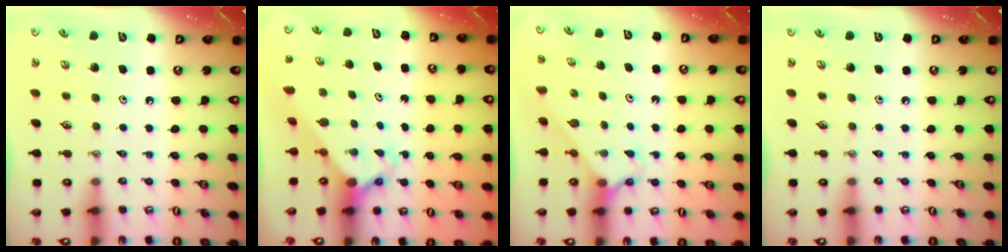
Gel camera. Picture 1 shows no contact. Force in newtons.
{"total": 3.8, "press": 3.8, "slide": 0.2}
{"total": 3.4, "press": 3.4, "slide": 0.3}
{"total": 0.0}